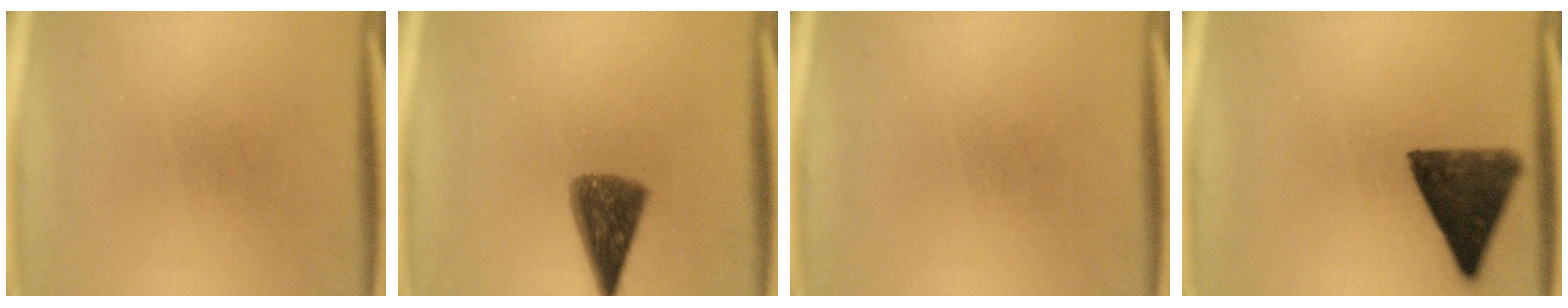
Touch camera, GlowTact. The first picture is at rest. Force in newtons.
{"total": 8.3}
{"total": 0.0}
{"total": 11.7}